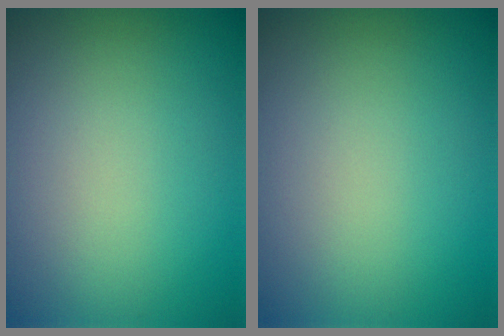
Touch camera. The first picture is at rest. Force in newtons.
{"total": 0.0}